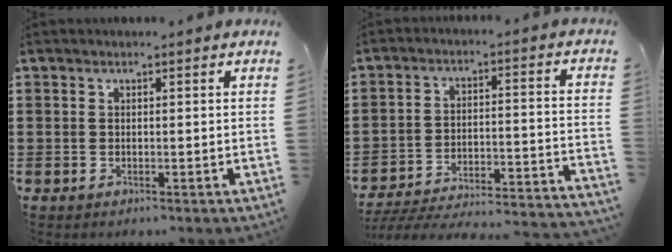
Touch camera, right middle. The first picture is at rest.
{"total": 4.4, "force": [-4.1, 0.1, 1.6], "torque": [-0.044, -0.017, -0.090]}